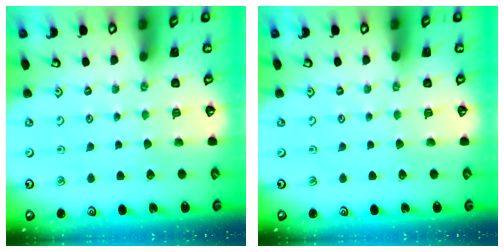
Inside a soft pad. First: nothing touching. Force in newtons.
{"total": 0.0}